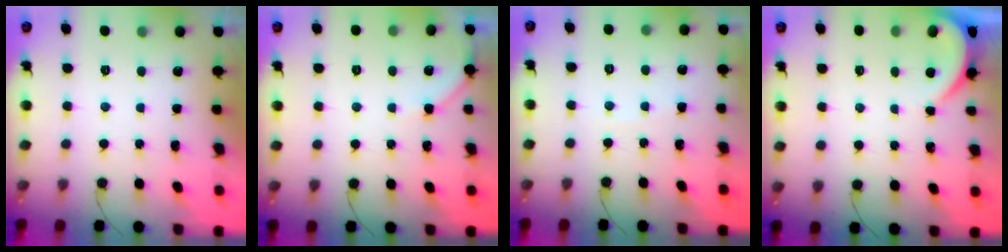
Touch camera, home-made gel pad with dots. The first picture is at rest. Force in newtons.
{"total": 4.9, "press": 4.8, "slide": 0.7}
{"total": 1.8, "press": 1.7, "slide": 0.2}
{"total": 2.2, "press": 2.2, "slide": 0.2}